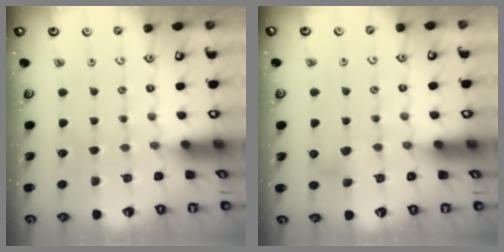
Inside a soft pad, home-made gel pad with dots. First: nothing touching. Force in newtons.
{"total": 4.2, "press": 4.2, "slide": 0.4}